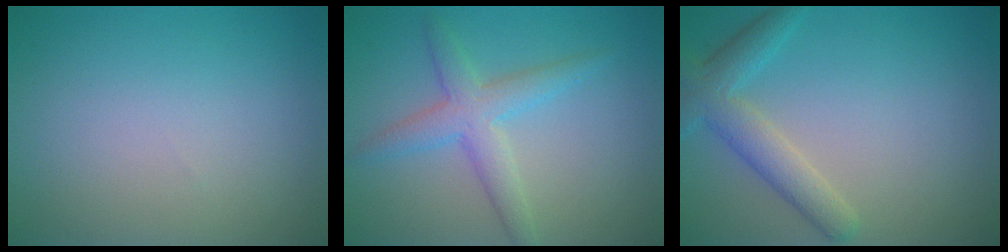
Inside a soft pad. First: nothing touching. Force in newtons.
{"total": 3.6, "press": 3.6, "slide": 0.1}
{"total": 3.7, "press": 3.7, "slide": 0.1}